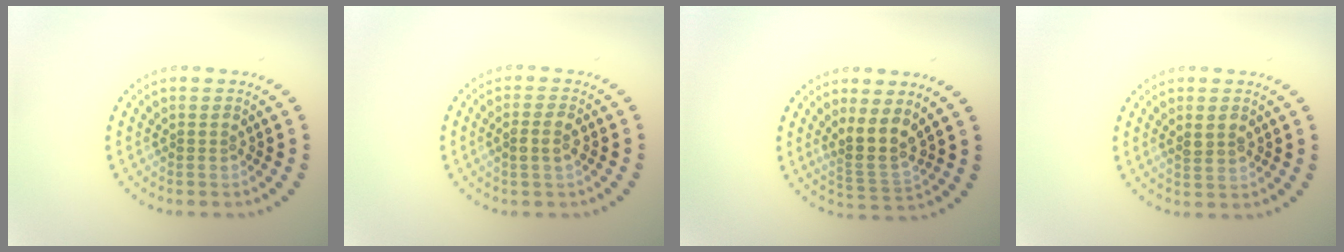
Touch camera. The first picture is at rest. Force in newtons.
{"total": 1.8, "press": 1.8, "slide": 0.2}
{"total": 3.3, "press": 2.6, "slide": 2.1}
{"total": 1.7, "press": 1.7, "slide": 0.3}